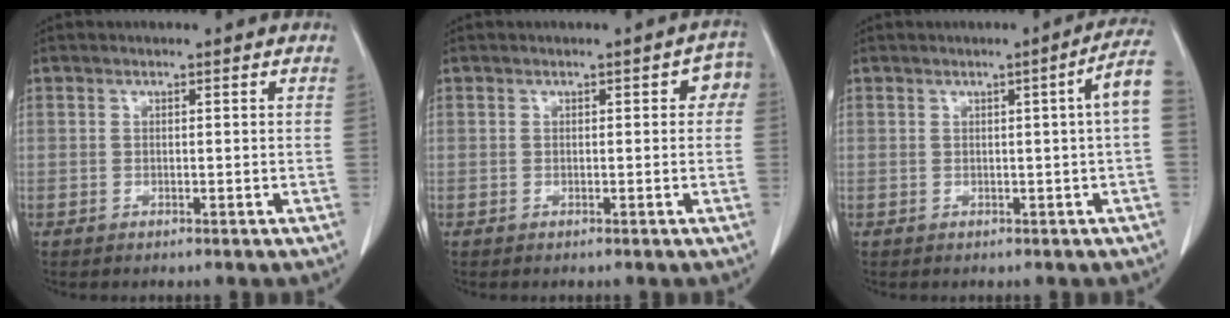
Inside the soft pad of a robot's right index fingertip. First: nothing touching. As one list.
[{"total": 2.8, "force": [0.5, 1.5, 2.3], "torque": [-0.017, 0.017, 0.000]}, {"total": 4.8, "force": [0.4, -0.7, 4.7], "torque": [-0.054, 0.007, 0.004]}]